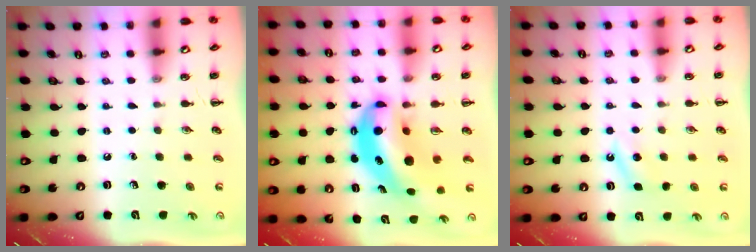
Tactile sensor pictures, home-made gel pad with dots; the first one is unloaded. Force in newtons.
{"total": 10.2, "press": 9.9, "slide": 2.4}
{"total": 5.2, "press": 5.0, "slide": 1.6}